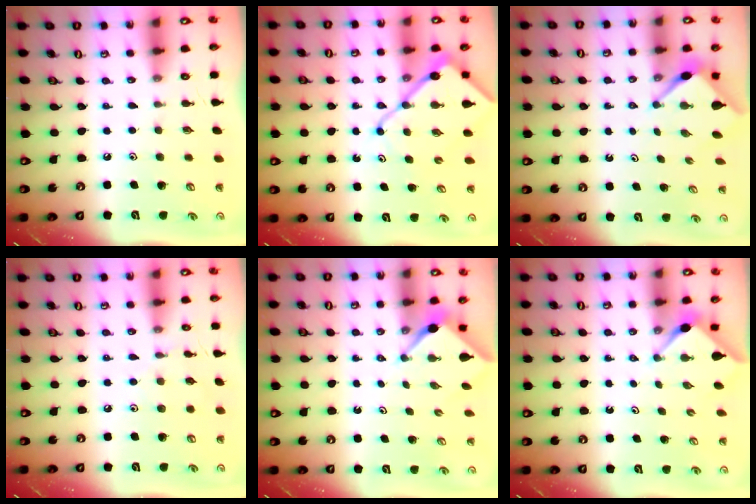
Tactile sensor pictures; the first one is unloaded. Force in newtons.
{"total": 11.8, "press": 11.7, "slide": 1.2}
{"total": 2.9, "press": 2.9, "slide": 0.3}
{"total": 4.4, "press": 4.4, "slide": 0.6}
{"total": 2.5, "press": 2.5, "slide": 0.3}
{"total": 3.0, "press": 2.9, "slide": 0.5}